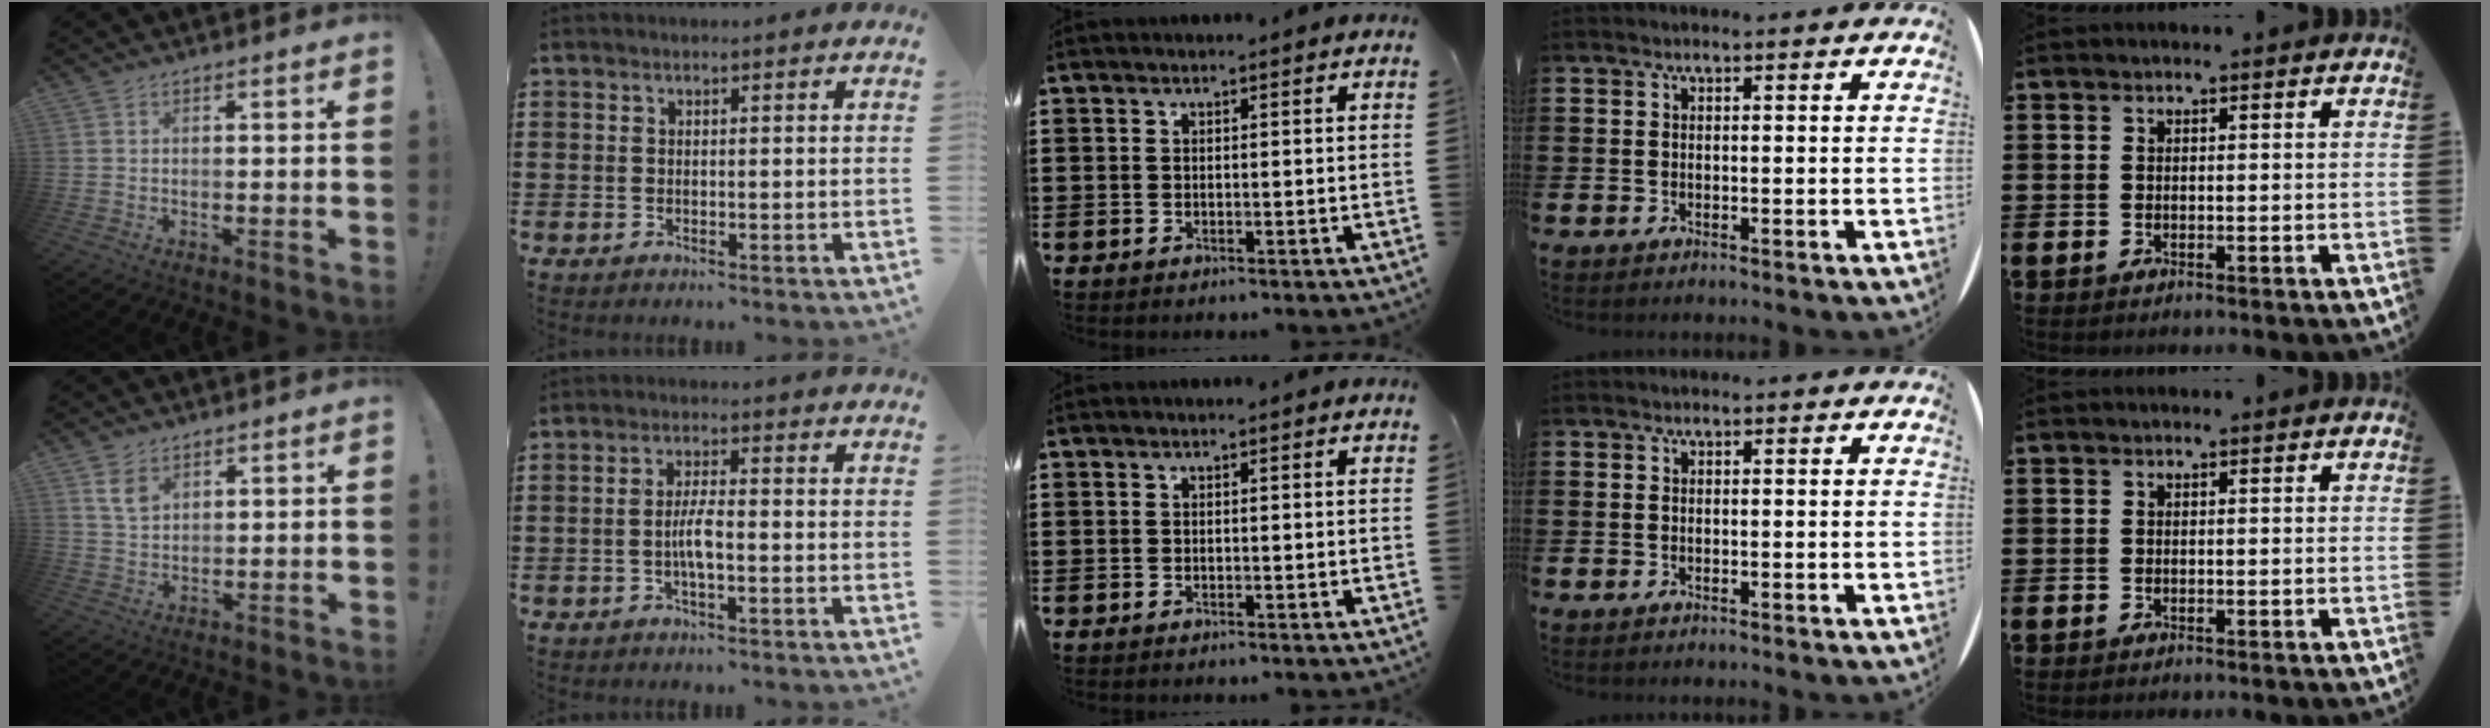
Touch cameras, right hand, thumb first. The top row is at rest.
{"thumb": {"total": 4.8, "force": [2.7, 3.2, 2.3], "torque": [-0.034, -0.011, 0.052]}, "index": {"total": 3.9, "force": [-0.9, 0.8, 3.7], "torque": [-0.079, -0.001, -0.022]}}